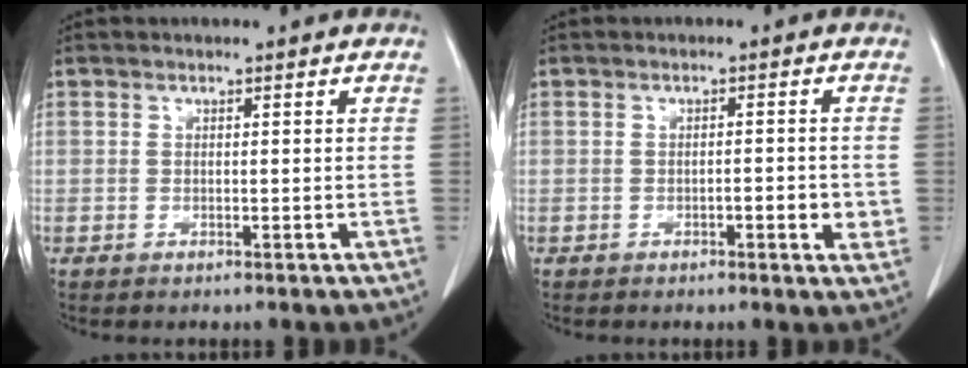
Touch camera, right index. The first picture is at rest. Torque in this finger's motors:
{"motor_torque": [0.41, -0.37, 0.26, 0.04]}